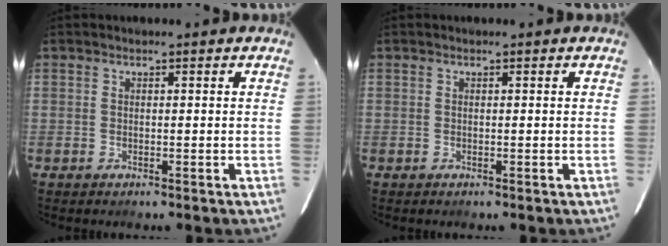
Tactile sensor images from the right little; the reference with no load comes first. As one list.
[{"total": 0.0}]